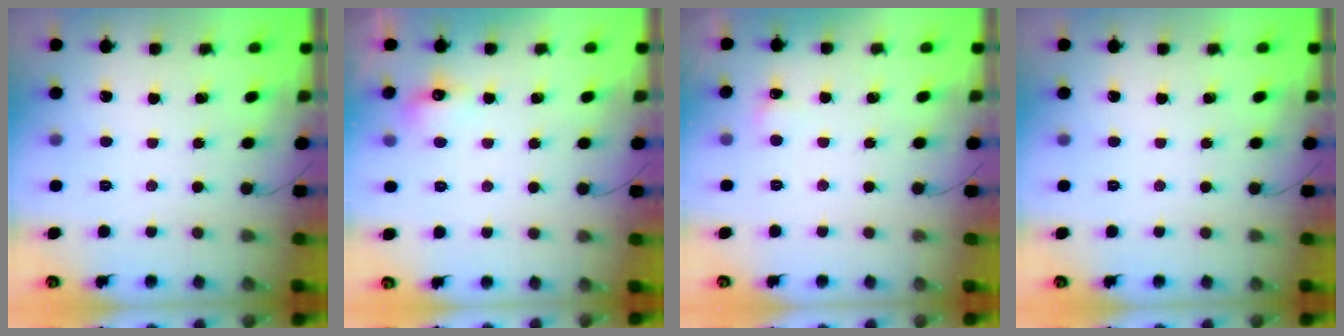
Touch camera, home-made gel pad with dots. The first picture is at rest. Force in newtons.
{"total": 5.9, "press": 5.6, "slide": 1.7}
{"total": 3.7, "press": 3.6, "slide": 0.8}
{"total": 0.0}